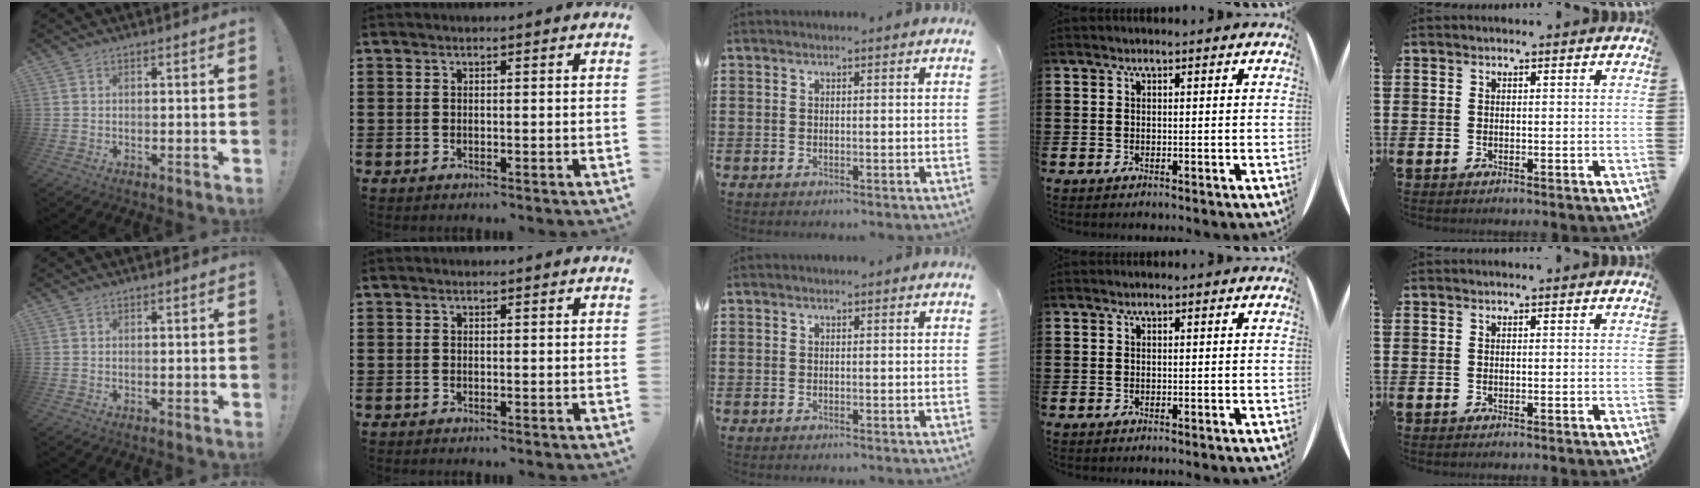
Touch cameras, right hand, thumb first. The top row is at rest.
{}